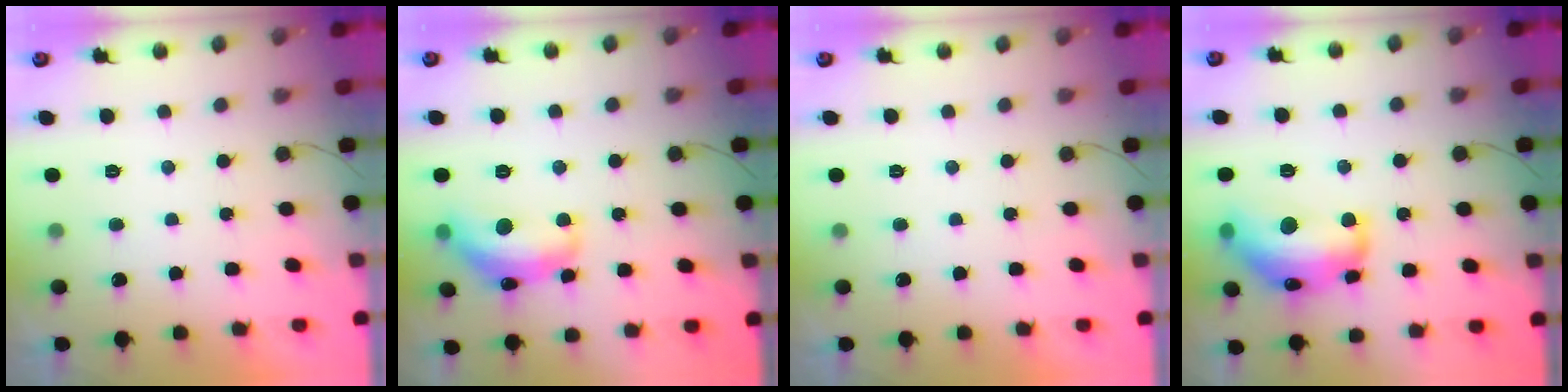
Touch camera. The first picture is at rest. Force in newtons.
{"total": 14.9, "press": 14.8, "slide": 0.9}
{"total": 0.0}
{"total": 18.4, "press": 18.4, "slide": 0.6}